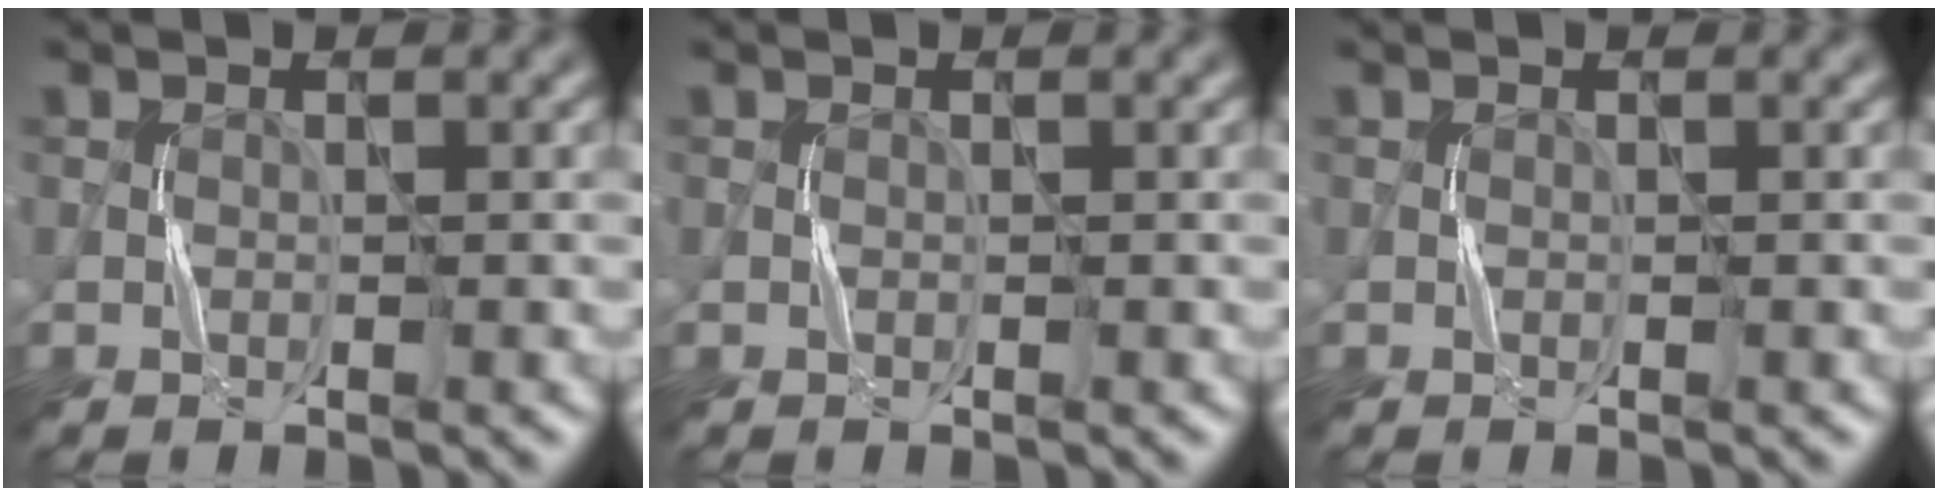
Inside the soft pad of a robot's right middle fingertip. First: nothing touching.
{"total": 0.0}
{"total": 0.0}